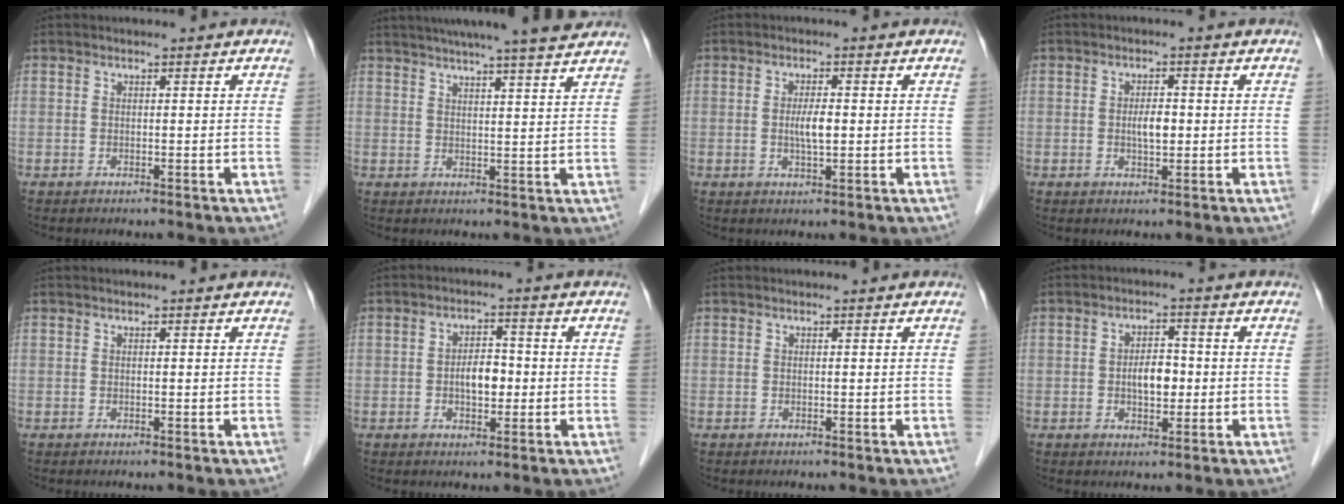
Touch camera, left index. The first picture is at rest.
{"total": 14.2, "force": [12.4, -0.1, 6.9], "torque": [-0.113, 0.018, 0.160]}
{"total": 3.0, "force": [-0.1, 0.6, 3.0], "torque": [-0.057, -0.001, 0.000]}
{"total": 2.8, "force": [-0.1, 1.1, 2.6], "torque": [-0.047, 0.001, 0.000]}
{"total": 0.0}
{"total": 4.3, "force": [-0.6, 2.2, 3.6], "torque": [-0.065, 0.007, -0.010]}
{"total": 0.0}
{"total": 4.3, "force": [-0.4, 2.3, 3.6], "torque": [-0.064, 0.006, -0.006]}